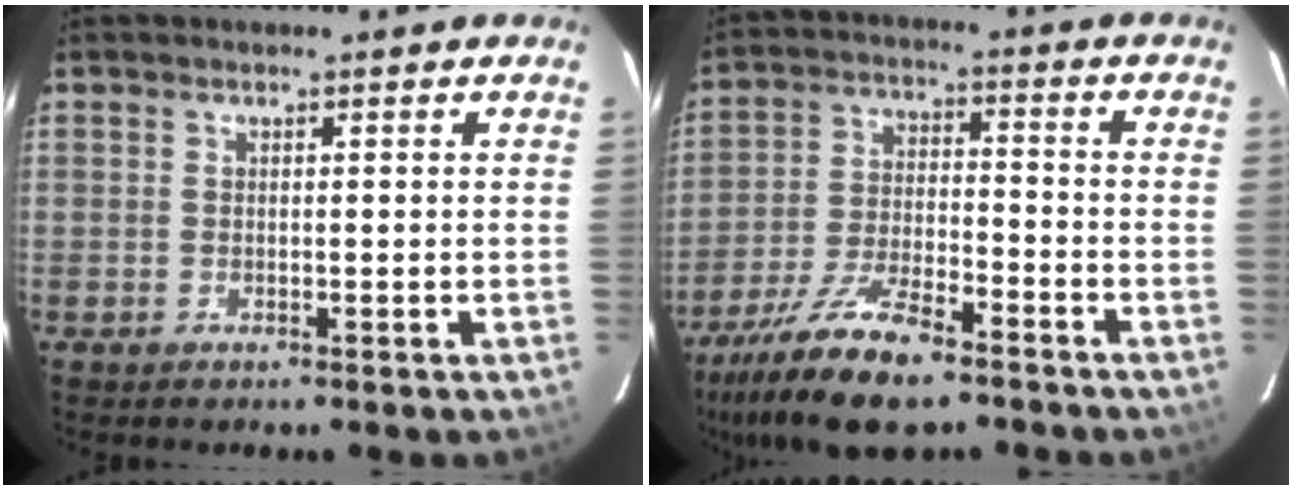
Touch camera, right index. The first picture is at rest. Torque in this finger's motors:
{"motor_torque": [1.24, -0.90, 0.65, 0.09]}